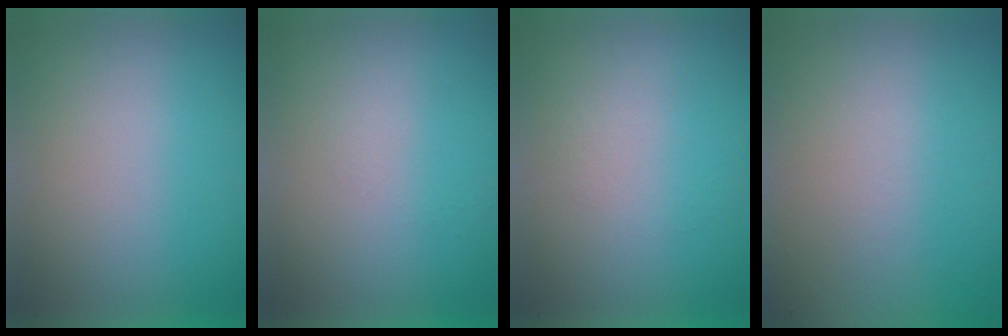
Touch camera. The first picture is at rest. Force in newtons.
{"total": 1.0}
{"total": 1.2}
{"total": 6.1}